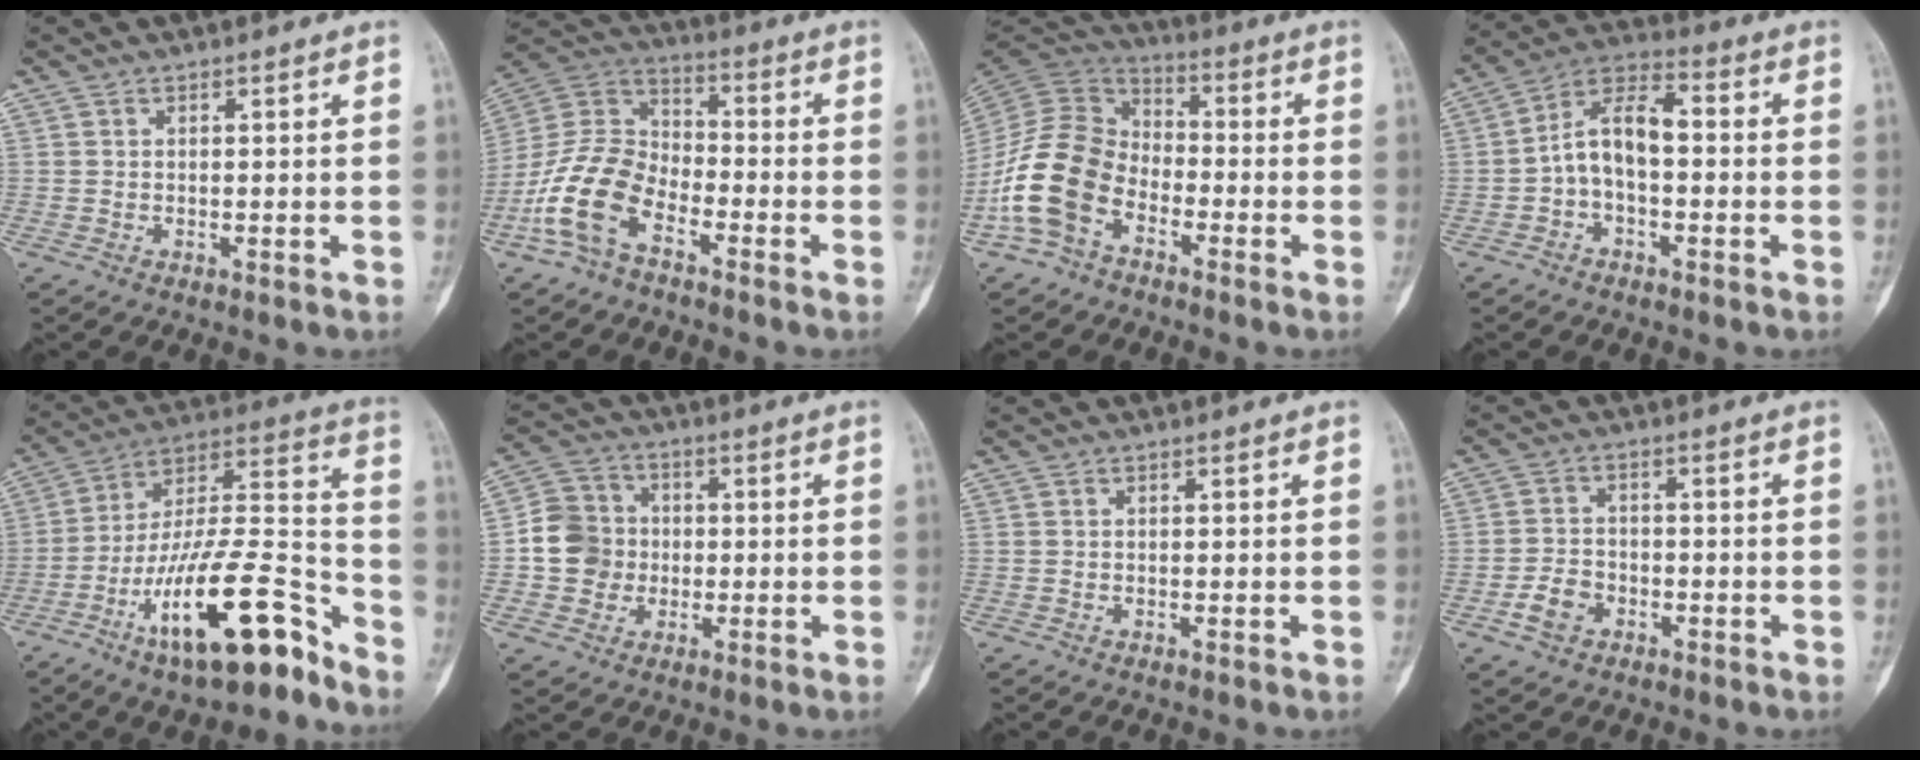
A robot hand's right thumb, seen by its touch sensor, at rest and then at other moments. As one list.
[{"total": 13.5, "force": [-6.8, 7.8, 8.8], "torque": [-0.175, 0.053, -0.145]}, {"total": 14.2, "force": [-6.0, 9.8, 8.4], "torque": [-0.159, 0.054, -0.132]}, {"total": 9.2, "force": [-1.1, 5.2, 7.6], "torque": [-0.125, 0.043, -0.034]}, {"total": 22.9, "force": [-13.4, 6.8, 17.2], "torque": [-0.284, 0.089, -0.228]}, {"total": 8.8, "force": [-0.8, 8.2, 3.0], "torque": [-0.029, 0.019, -0.022]}, {"total": 0.0}, {"total": 5.2, "force": [-2.6, 3.8, 2.5], "torque": [-0.037, 0.021, -0.049]}]